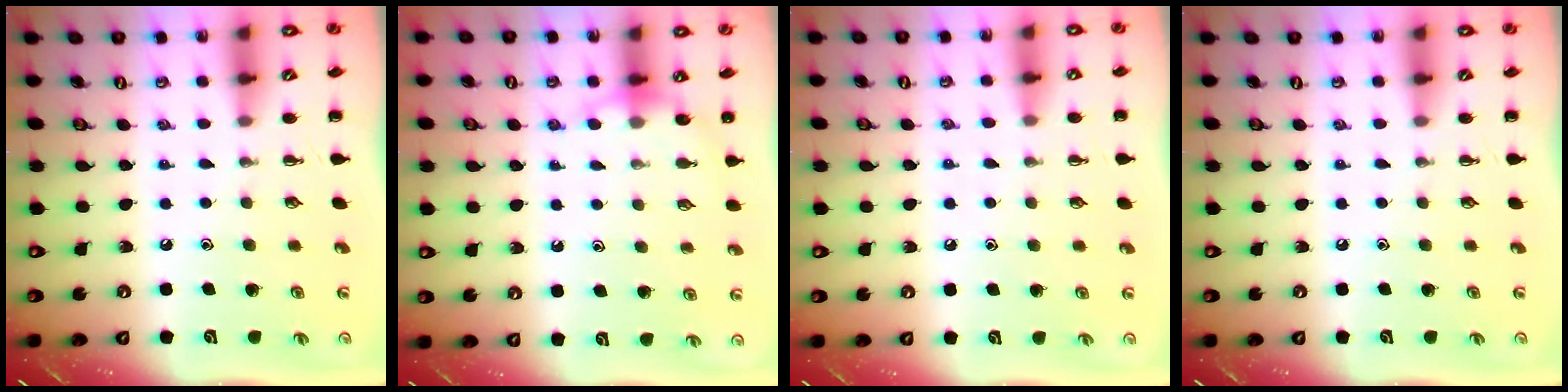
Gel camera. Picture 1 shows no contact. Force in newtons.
{"total": 7.1, "press": 6.9, "slide": 1.6}
{"total": 6.5, "press": 6.1, "slide": 2.2}
{"total": 0.0}